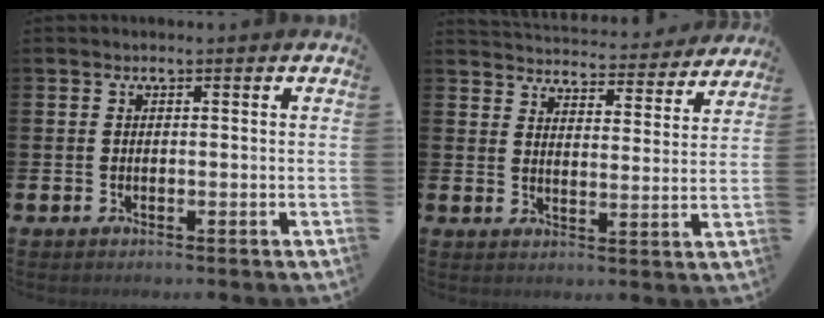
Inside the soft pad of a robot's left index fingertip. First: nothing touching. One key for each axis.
{"total": 4.5, "fx": 4.5, "fy": 0.5, "fz": 0.2, "tx": -0.008, "ty": -0.043, "tz": 0.073}